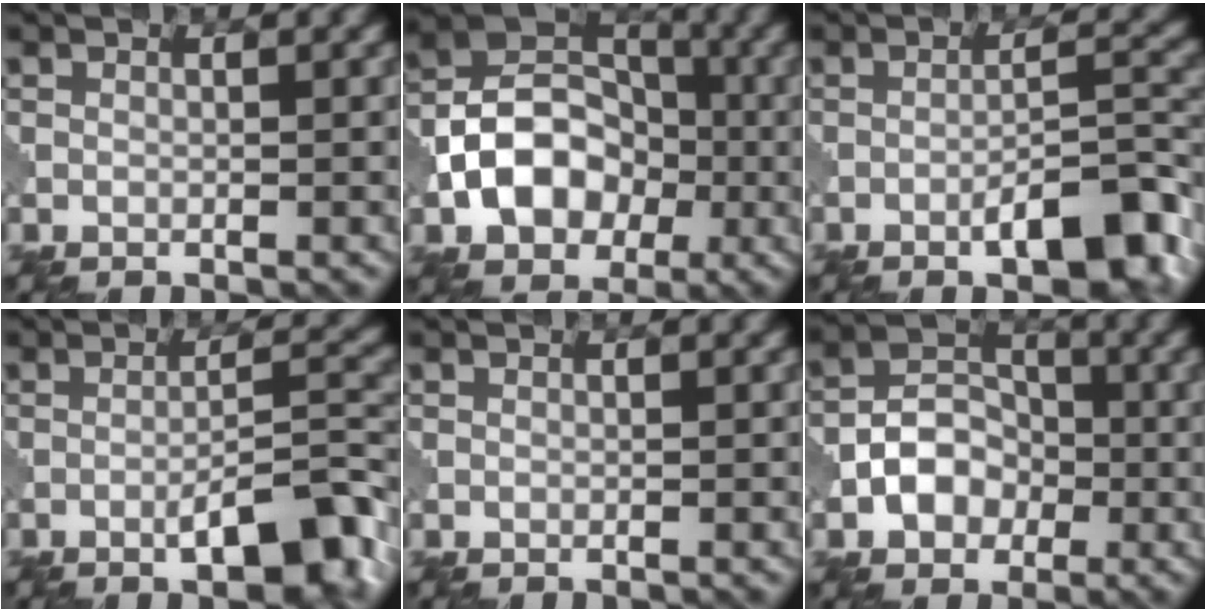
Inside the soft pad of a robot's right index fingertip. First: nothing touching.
{"total": 8.7, "force": [-2.2, 6.4, 5.4], "torque": [-0.087, 0.006, -0.048]}
{"total": 7.1, "force": [-4.0, 1.8, 5.5], "torque": [-0.079, 0.015, -0.059]}
{"total": 7.5, "force": [-3.8, 1.9, 6.2], "torque": [-0.089, 0.016, -0.057]}
{"total": 0.0}
{"total": 4.6, "force": [-1.5, 3.5, 2.6], "torque": [-0.033, 0.005, -0.029]}